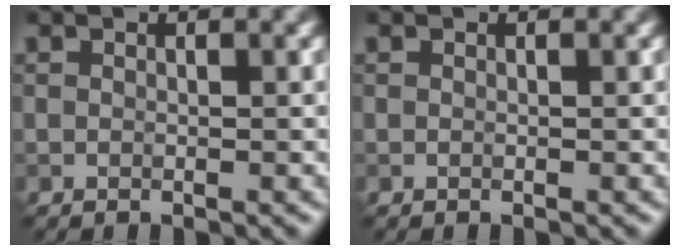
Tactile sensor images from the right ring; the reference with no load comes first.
{"total": 0.0}